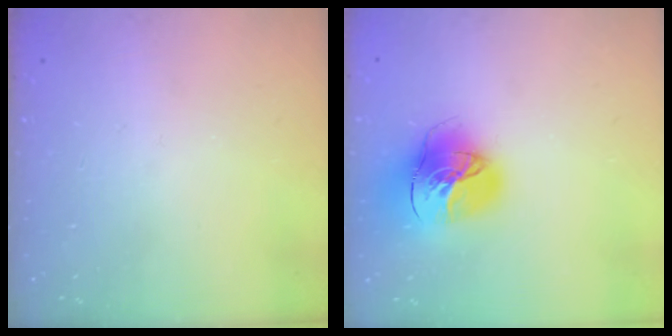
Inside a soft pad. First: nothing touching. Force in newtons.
{"total": 20.1, "press": 20.0, "slide": 2.1}